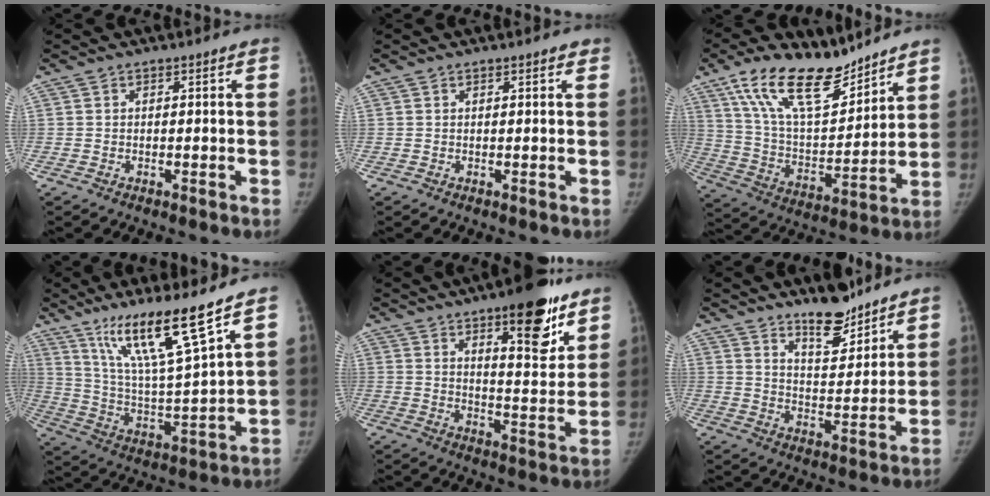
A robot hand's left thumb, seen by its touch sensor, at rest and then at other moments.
{"total": 1.2, "force": [0.9, 0.3, 0.7], "torque": [-0.007, -0.003, 0.012]}
{"total": 19.3, "force": [13.9, 7.7, 11.0], "torque": [-0.162, -0.065, 0.258]}
{"total": 16.6, "force": [11.3, 0.8, 12.1], "torque": [-0.208, -0.067, 0.213]}
{"total": 15.9, "force": [9.7, 5.2, 11.5], "torque": [-0.119, -0.059, 0.142]}
{"total": 10.5, "force": [8.5, 3.5, 5.0], "torque": [-0.057, -0.070, 0.145]}